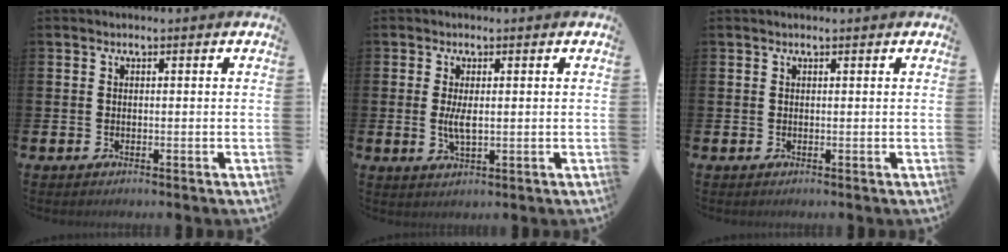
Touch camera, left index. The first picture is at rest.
{"total": 3.1, "force": [0.3, 1.1, 2.9], "torque": [-0.048, -0.002, 0.002]}
{"total": 0.0}